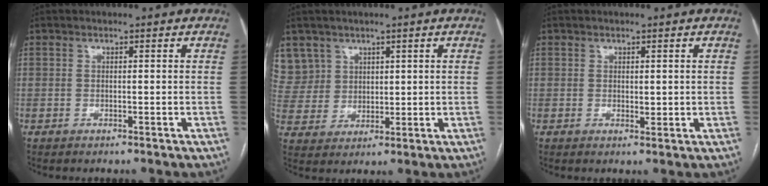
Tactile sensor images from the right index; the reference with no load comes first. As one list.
[{"total": 8.1, "force": [5.1, 6.4, 0.0], "torque": [-0.004, 0.013, 0.115]}, {"total": 1.4, "force": [0.4, 0.8, 1.0], "torque": [-0.012, -0.006, 0.008]}]